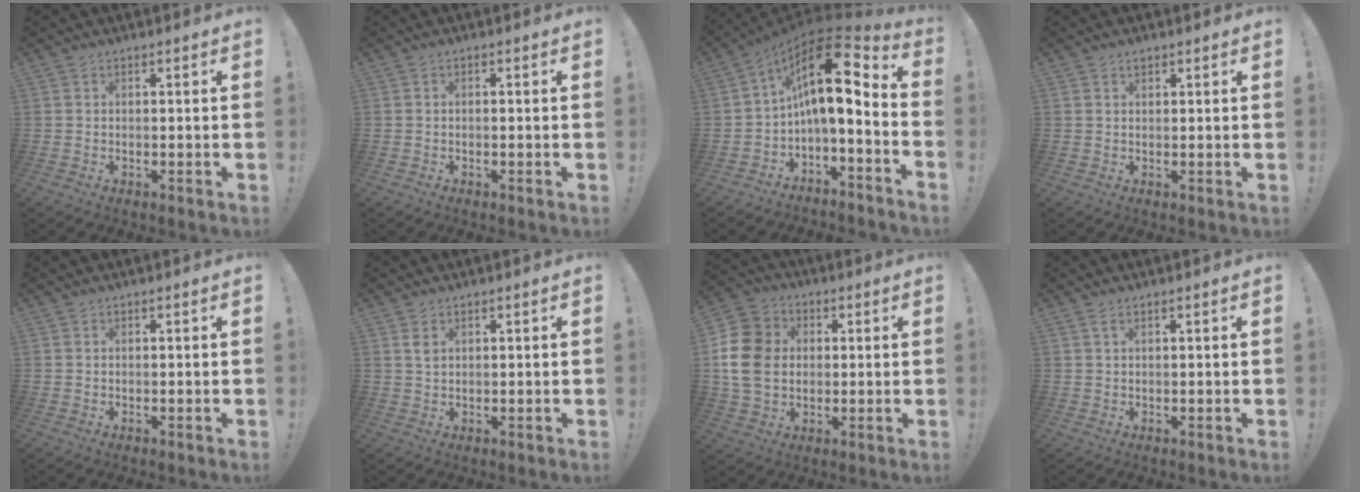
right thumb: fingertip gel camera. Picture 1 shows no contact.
{"total": 0.6, "force": [-0.3, 0.0, 0.4], "torque": [-0.009, 0.000, -0.006]}
{"total": 15.6, "force": [4.1, 5.4, 14.1], "torque": [-0.236, -0.029, 0.067]}
{"total": 1.0, "force": [0.8, 0.4, 0.4], "torque": [-0.008, -0.001, 0.015]}
{"total": 0.0}
{"total": 2.2, "force": [1.1, 1.2, 1.6], "torque": [-0.018, -0.004, 0.016]}
{"total": 14.8, "force": [1.1, 12.2, 8.3], "torque": [-0.153, 0.008, 0.025]}
{"total": 1.5, "force": [0.7, 0.3, 1.2], "torque": [-0.030, 0.003, 0.014]}